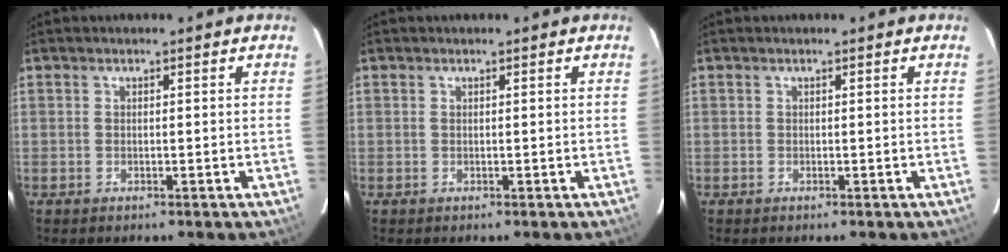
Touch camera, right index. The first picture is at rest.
{"total": 0.0}
{"total": 0.0}